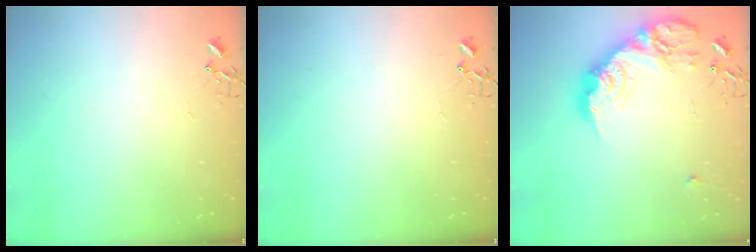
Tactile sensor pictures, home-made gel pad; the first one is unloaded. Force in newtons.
{"total": 0.0}
{"total": 24.1, "press": 24.1, "slide": 1.4}